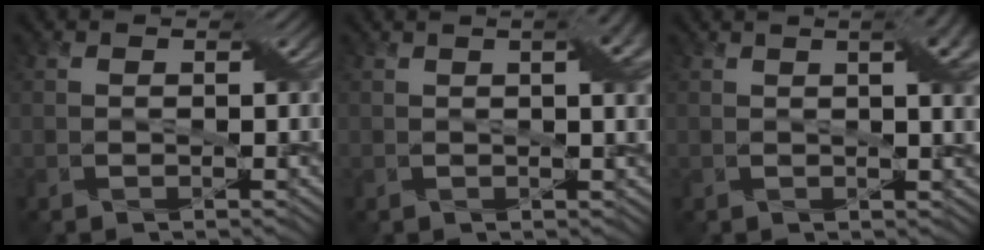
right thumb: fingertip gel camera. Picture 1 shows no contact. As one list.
[{"total": 5.0, "force": [1.6, 1.5, 4.5], "torque": [-0.051, 0.015, 0.017]}, {"total": 6.2, "force": [2.1, 1.8, 5.5], "torque": [-0.061, 0.018, 0.022]}]